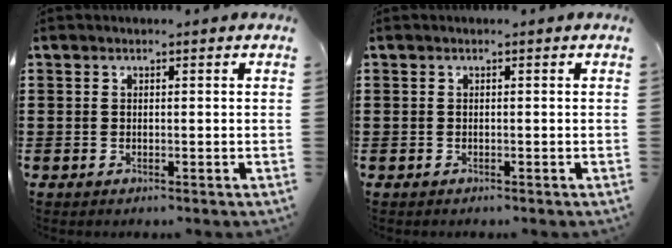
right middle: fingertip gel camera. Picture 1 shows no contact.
{"total": 0.0}